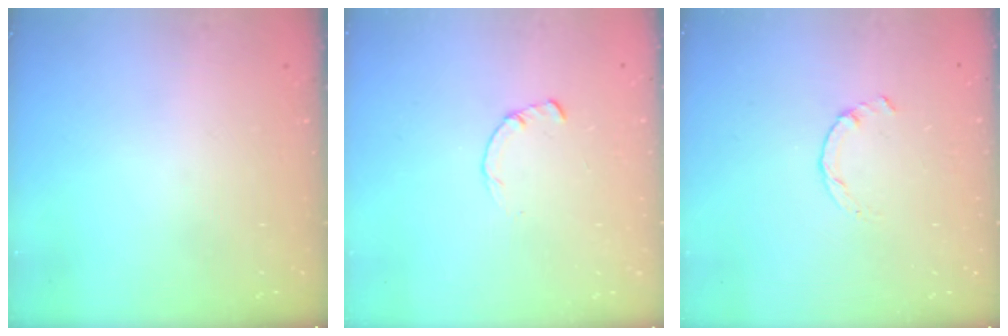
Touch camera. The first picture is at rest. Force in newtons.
{"total": 1.7, "press": 1.7, "slide": 0.2}
{"total": 0.0}